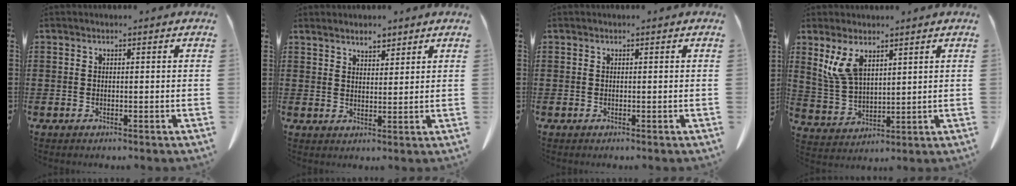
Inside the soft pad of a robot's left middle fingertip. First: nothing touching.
{"total": 2.8, "force": [2.6, 0.8, 0.8], "torque": [-0.019, 0.001, 0.049]}
{"total": 0.0}
{"total": 6.8, "force": [3.9, 3.1, 4.7], "torque": [-0.119, -0.009, 0.067]}